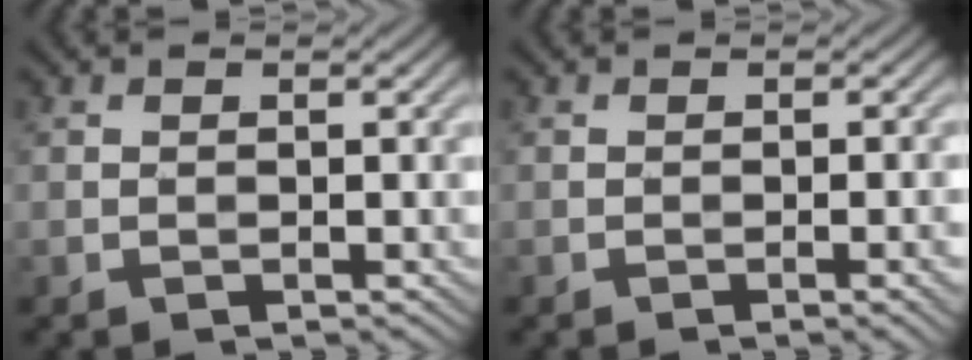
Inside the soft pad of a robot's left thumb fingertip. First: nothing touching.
{"total": 2.9, "force": [-0.8, 0.6, 2.7], "torque": [-0.037, 0.002, -0.015]}